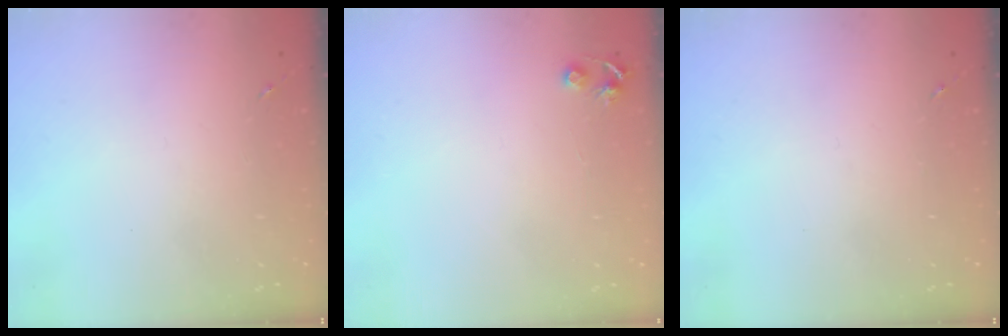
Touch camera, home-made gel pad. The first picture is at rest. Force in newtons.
{"total": 4.8, "press": 4.8, "slide": 0.6}
{"total": 0.0}